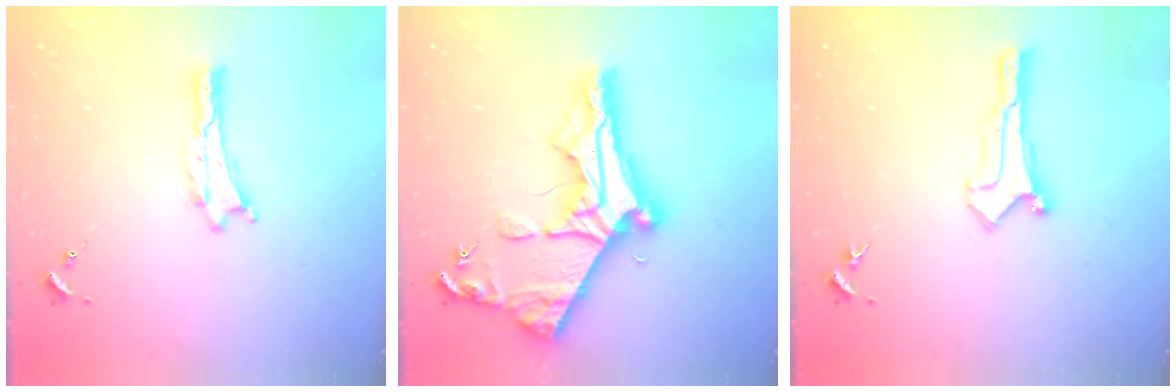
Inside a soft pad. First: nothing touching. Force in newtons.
{"total": 11.4, "press": 11.3, "slide": 1.0}
{"total": 0.6, "press": 0.6, "slide": 0.0}